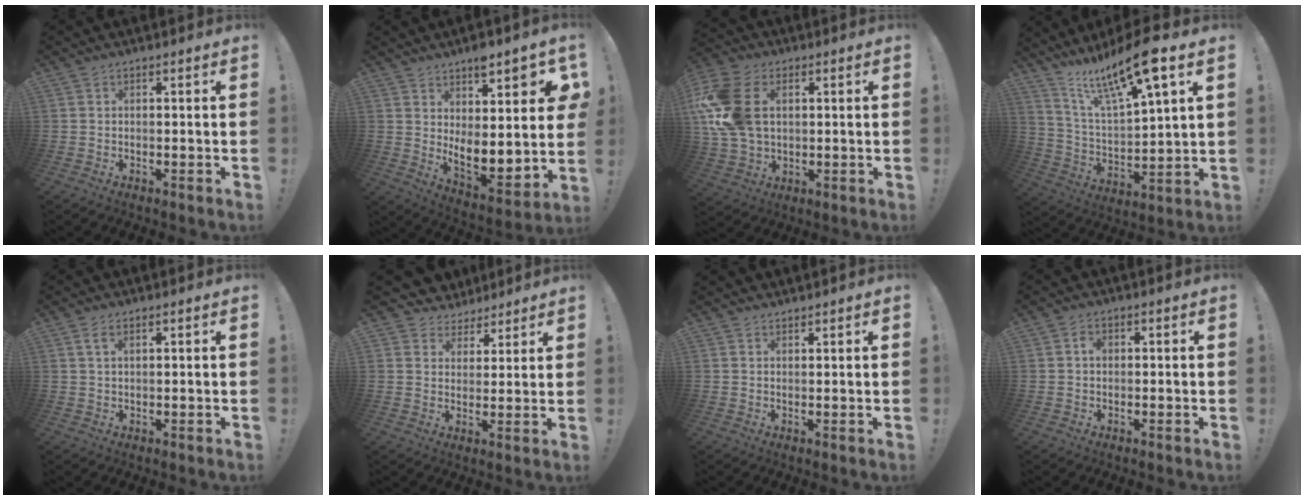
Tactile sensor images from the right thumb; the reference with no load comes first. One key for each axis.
{"total": 11.1, "fx": 3.8, "fy": 5.0, "fz": 9.1, "tx": -0.113, "ty": -0.044, "tz": 0.061}
{"total": 18.3, "fx": 3.6, "fy": 12.8, "fz": 12.5, "tx": -0.255, "ty": -0.004, "tz": 0.068}
{"total": 16.9, "fx": 11.6, "fy": 3.6, "fz": 11.7, "tx": -0.207, "ty": -0.069, "tz": 0.189}
{"total": 2.8, "fx": 1.2, "fy": 1.2, "fz": 2.2, "tx": -0.042, "ty": 0.002, "tz": 0.022}
{"total": 5.6, "fx": 3.3, "fy": 4.5, "fz": 0.3, "tx": -0.006, "ty": -0.025, "tz": 0.068}
{"total": 1.0, "fx": 1.0, "fy": 0.1, "fz": -0.3, "tx": 0.006, "ty": -0.003, "tz": 0.019}
{"total": 1.7, "fx": 0.0, "fy": 1.3, "fz": 1.1, "tx": -0.010, "ty": 0.002, "tz": -0.003}